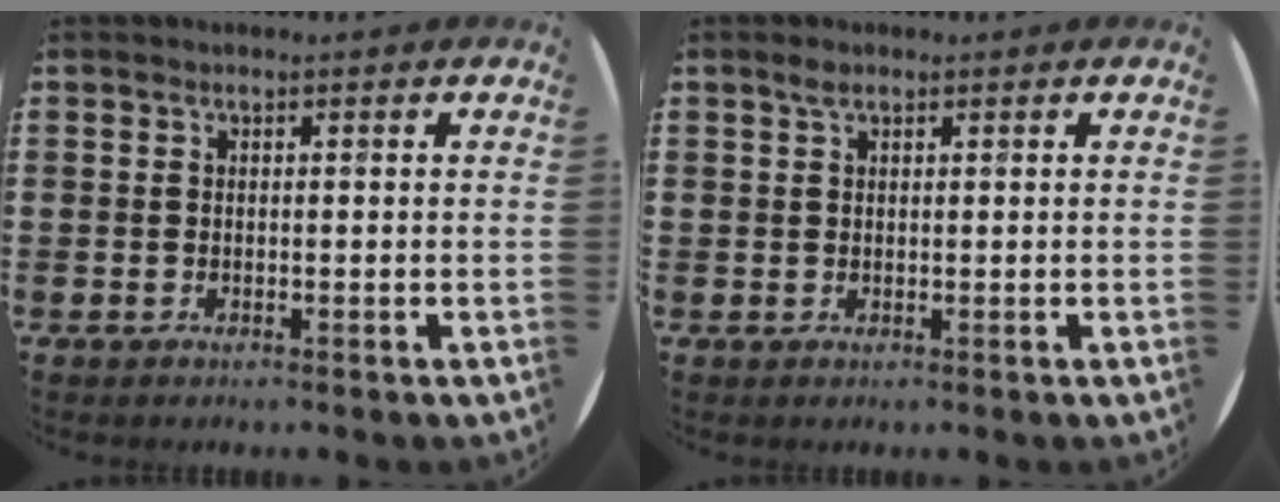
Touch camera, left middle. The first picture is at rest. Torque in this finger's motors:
{"motor_torque": [0.35, -0.09, -0.49, -0.17]}